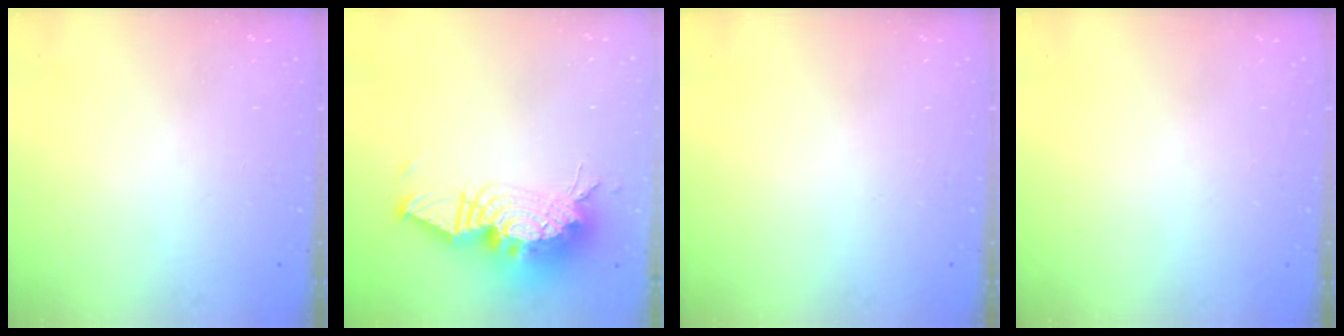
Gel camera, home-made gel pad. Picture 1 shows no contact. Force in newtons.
{"total": 19.0, "press": 18.9, "slide": 1.8}
{"total": 0.0}
{"total": 0.0}